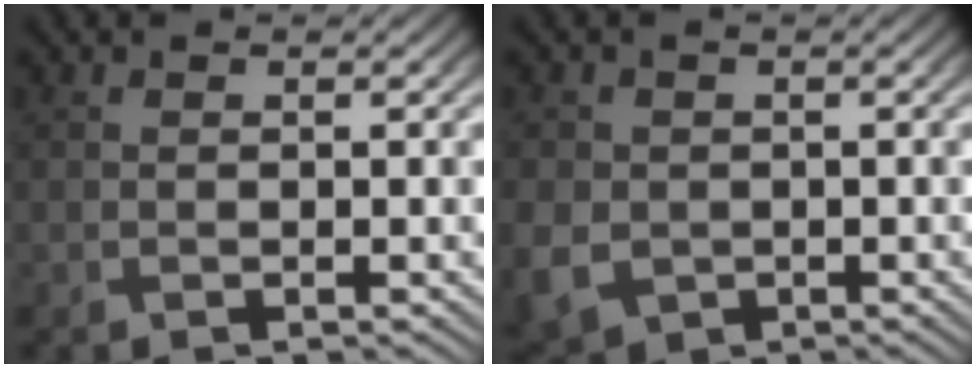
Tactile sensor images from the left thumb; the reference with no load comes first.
{"total": 5.4, "force": [-1.3, 4.6, 2.4], "torque": [-0.081, -0.022, -0.025]}